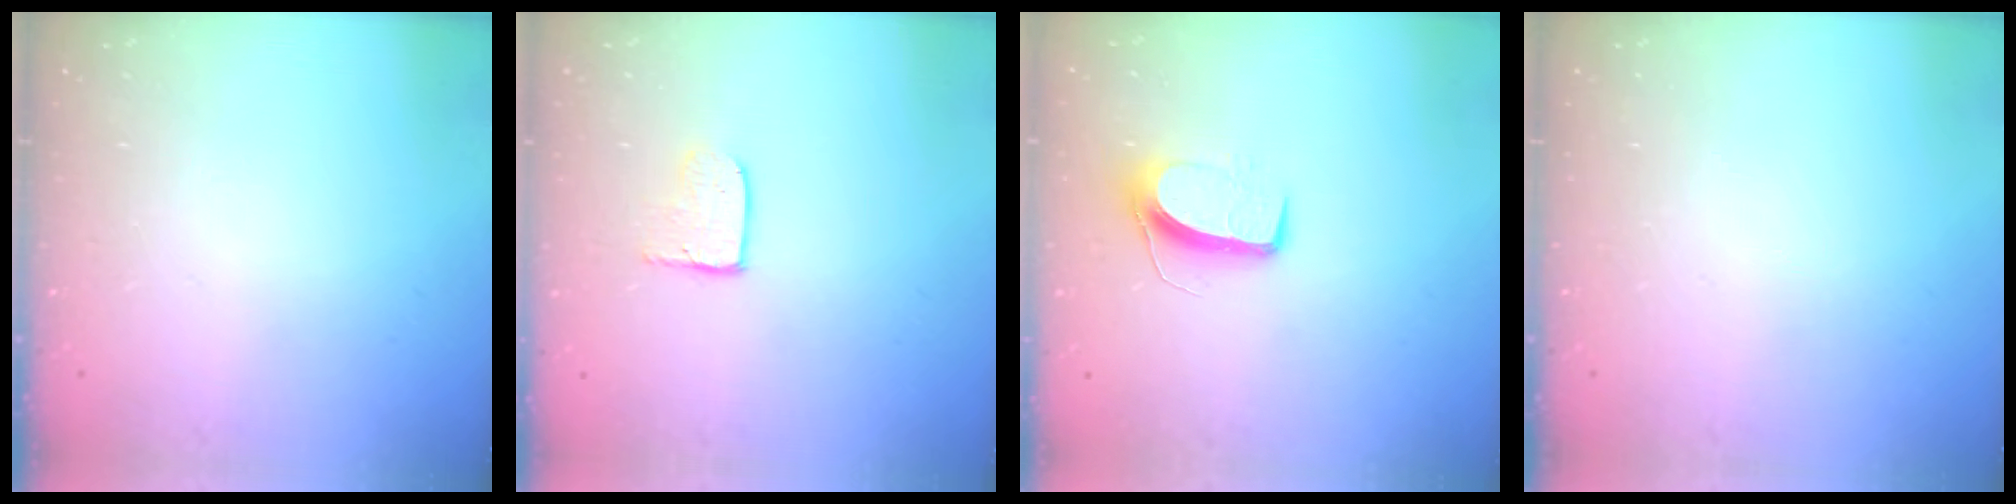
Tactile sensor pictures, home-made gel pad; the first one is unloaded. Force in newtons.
{"total": 3.9, "press": 3.9, "slide": 0.4}
{"total": 8.6, "press": 8.5, "slide": 0.4}
{"total": 0.0}